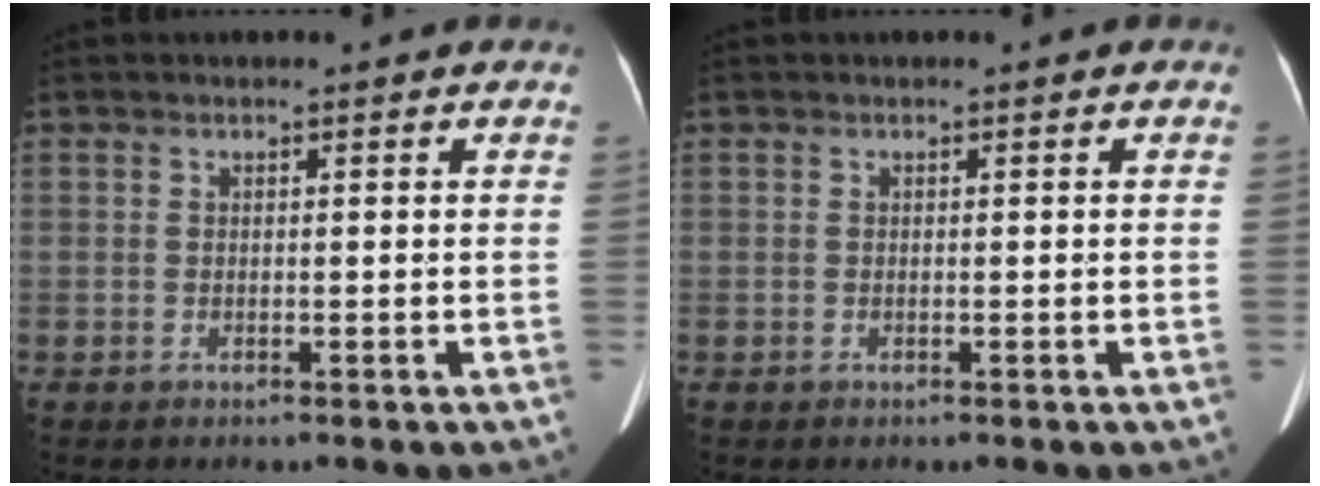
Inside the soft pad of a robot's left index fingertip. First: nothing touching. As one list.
[{"total": 0.0}]